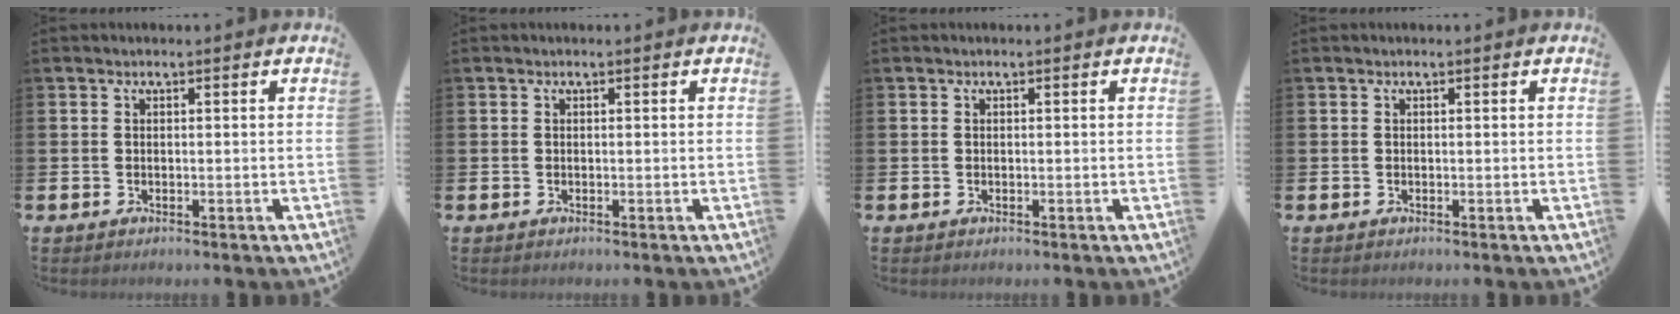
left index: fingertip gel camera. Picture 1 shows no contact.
{"total": 0.0}
{"total": 0.0}
{"total": 0.0}